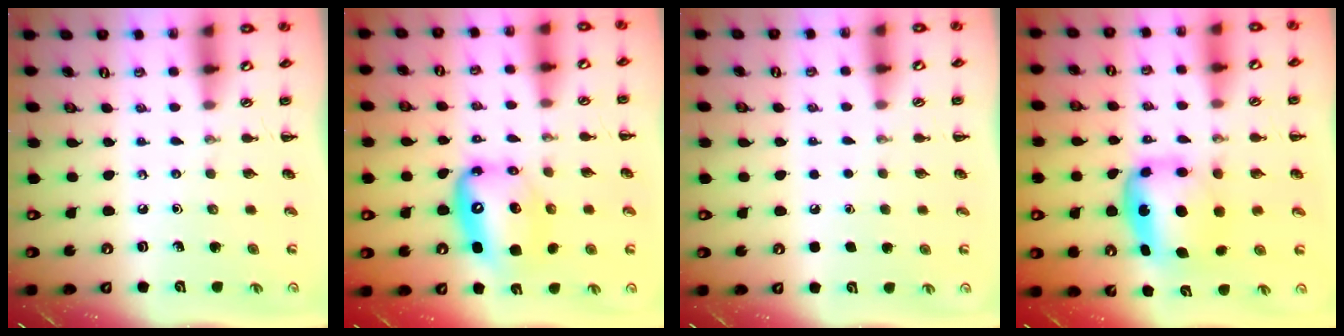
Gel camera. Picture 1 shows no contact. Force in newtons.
{"total": 10.5, "press": 10.1, "slide": 2.6}
{"total": 1.9, "press": 1.9, "slide": 0.2}
{"total": 6.3, "press": 6.1, "slide": 1.5}